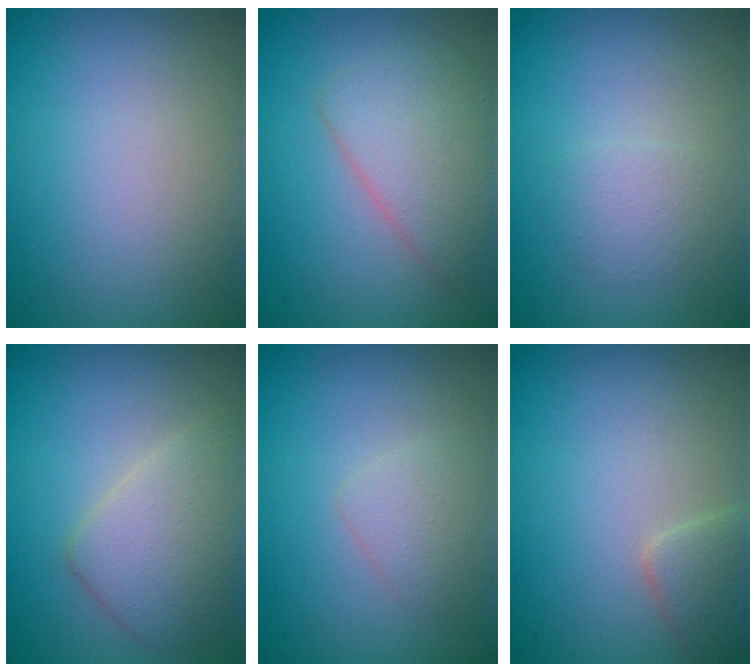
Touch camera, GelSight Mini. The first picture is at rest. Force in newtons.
{"total": 3.9, "press": 3.9, "slide": 0.2}
{"total": 1.6, "press": 1.6, "slide": 0.0}
{"total": 4.1, "press": 4.1, "slide": 0.4}
{"total": 1.6, "press": 1.6, "slide": 0.1}
{"total": 2.3, "press": 2.3, "slide": 0.2}